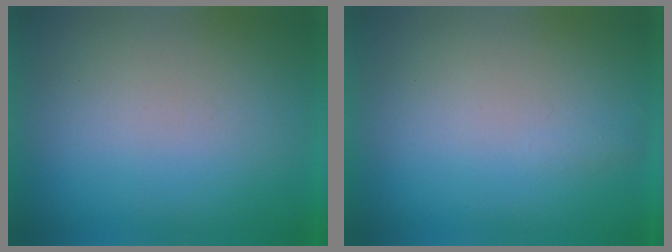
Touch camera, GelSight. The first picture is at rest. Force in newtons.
{"total": 1.1}